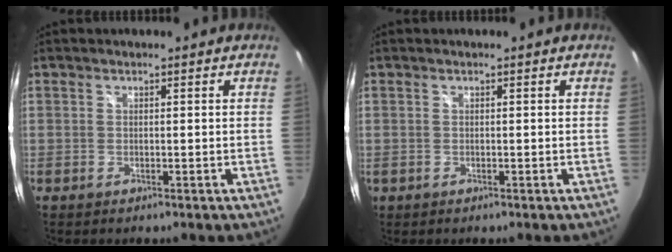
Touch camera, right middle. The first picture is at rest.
{"total": 0.6, "force": [-0.2, 0.5, 0.2], "torque": [-0.003, -0.002, -0.003]}